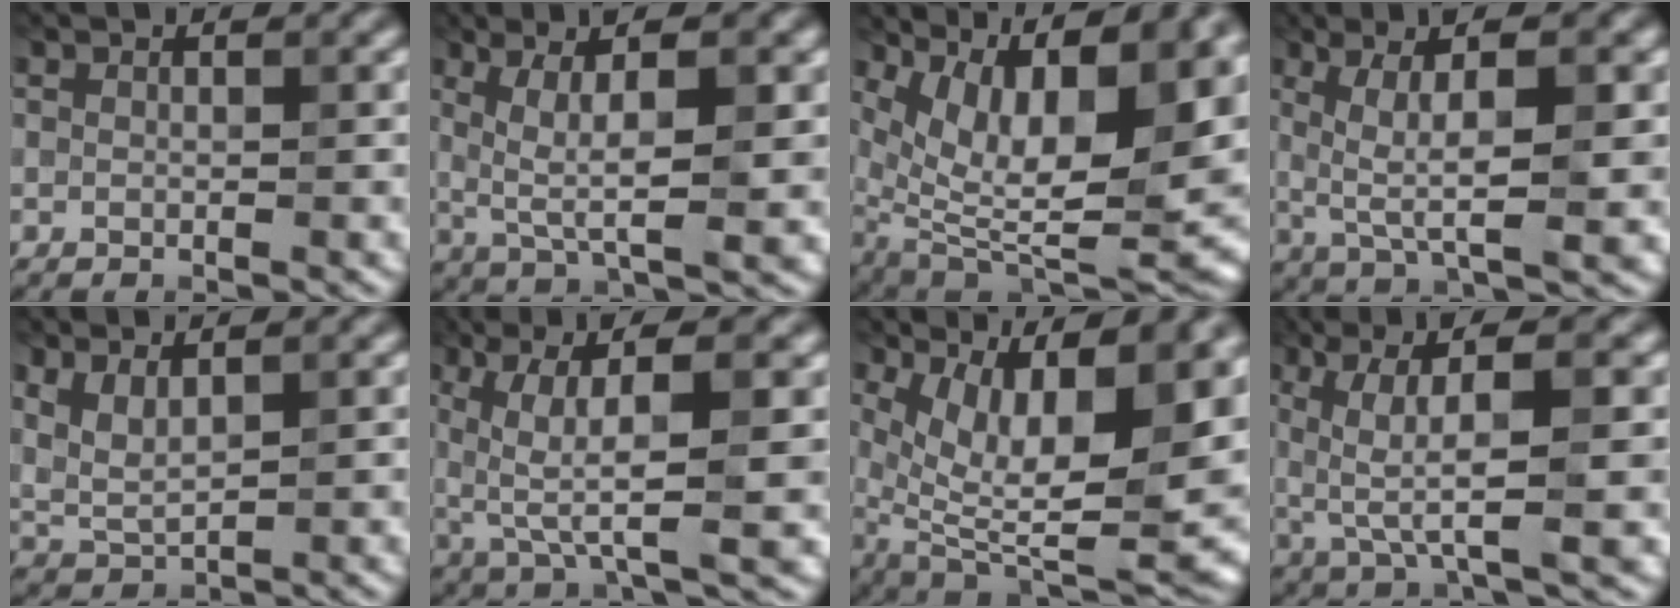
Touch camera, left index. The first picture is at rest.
{"total": 6.1, "force": [0.8, 1.3, 5.9], "torque": [-0.107, -0.001, 0.020]}
{"total": 15.0, "force": [5.1, 6.0, 12.8], "torque": [-0.194, 0.016, 0.102]}
{"total": 6.7, "force": [0.8, 1.5, 6.5], "torque": [-0.114, 0.001, 0.017]}
{"total": 2.5, "force": [1.4, 0.8, 1.9], "torque": [-0.058, -0.006, 0.036]}
{"total": 8.8, "force": [1.6, 2.4, 8.3], "torque": [-0.158, 0.001, 0.034]}
{"total": 13.7, "force": [3.1, 5.0, 12.3], "torque": [-0.191, -0.015, 0.072]}
{"total": 7.8, "force": [1.3, 2.0, 7.5], "torque": [-0.141, 0.003, 0.028]}